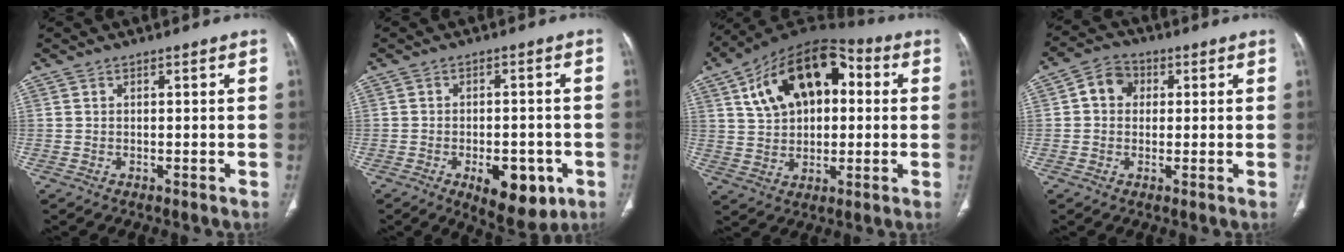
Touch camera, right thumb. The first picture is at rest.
{"total": 10.4, "force": [-4.2, 5.3, 8.0], "torque": [-0.084, 0.008, -0.047]}
{"total": 19.5, "force": [5.1, 11.7, 14.6], "torque": [-0.209, 0.020, 0.076]}
{"total": 5.8, "force": [1.1, 4.9, 3.0], "torque": [-0.032, 0.012, 0.009]}